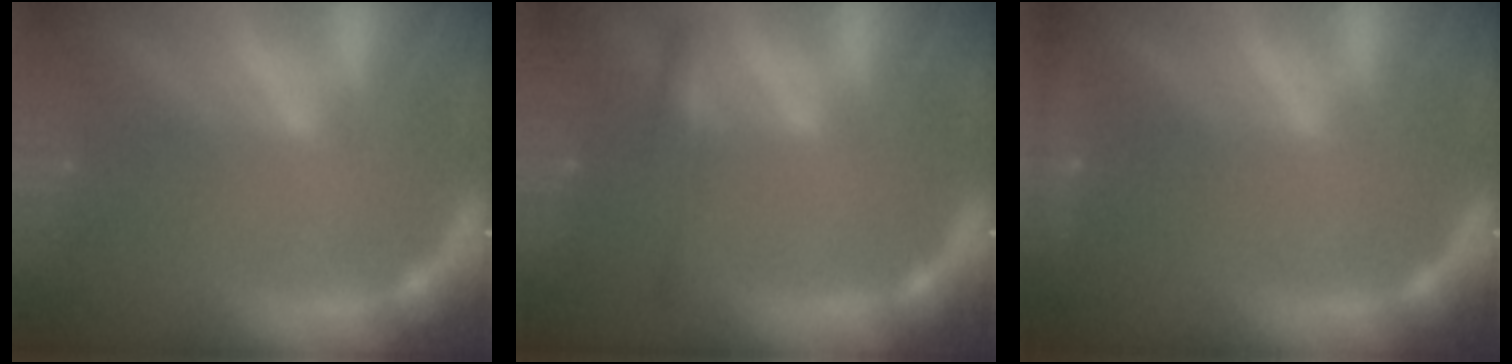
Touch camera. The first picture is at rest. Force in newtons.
{"total": 2.4}
{"total": 1.9}